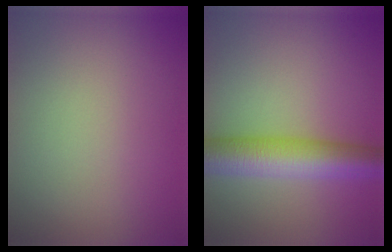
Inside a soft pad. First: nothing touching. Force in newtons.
{"total": 7.4, "press": 7.4, "slide": 0.2}